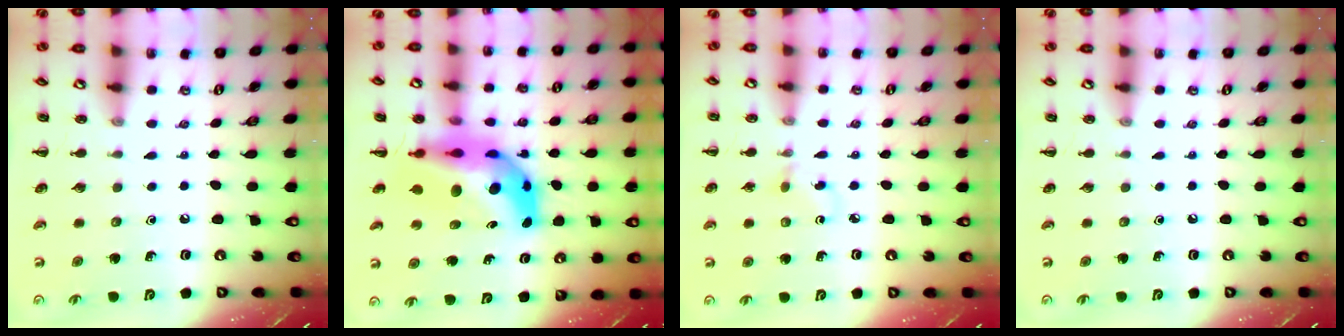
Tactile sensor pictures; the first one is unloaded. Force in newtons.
{"total": 13.6, "press": 12.9, "slide": 4.1}
{"total": 3.0, "press": 2.7, "slide": 1.2}
{"total": 0.0}